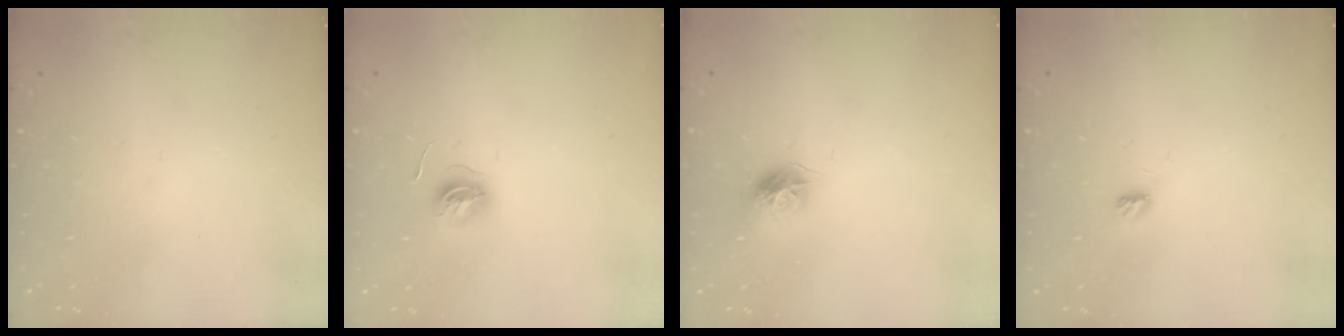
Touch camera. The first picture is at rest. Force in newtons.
{"total": 5.6, "press": 5.6, "slide": 0.6}
{"total": 9.4, "press": 9.4, "slide": 0.5}
{"total": 3.3, "press": 3.3, "slide": 0.4}